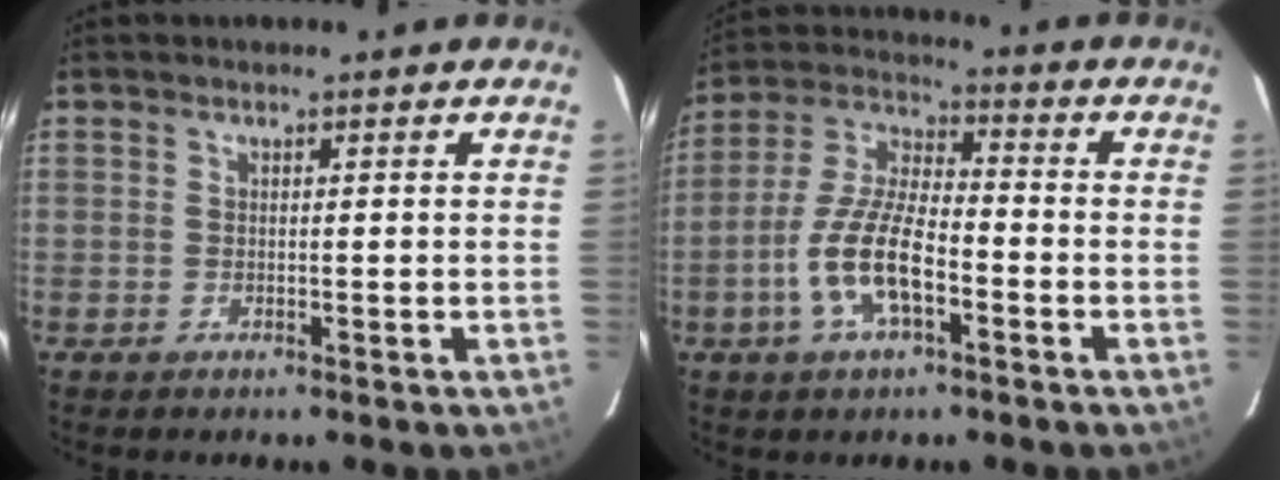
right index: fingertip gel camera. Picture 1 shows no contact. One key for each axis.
{"total": 12.4, "fx": -4.6, "fy": 4.6, "fz": 10.6, "tx": -0.227, "ty": 0.001, "tz": -0.087}